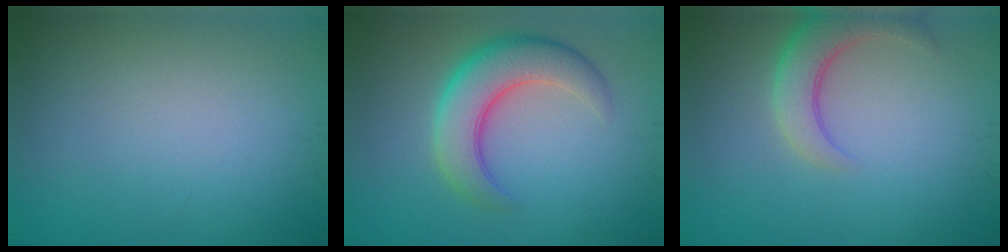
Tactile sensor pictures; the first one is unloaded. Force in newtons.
{"total": 6.2, "press": 6.2, "slide": 0.2}
{"total": 4.2, "press": 4.2, "slide": 0.4}